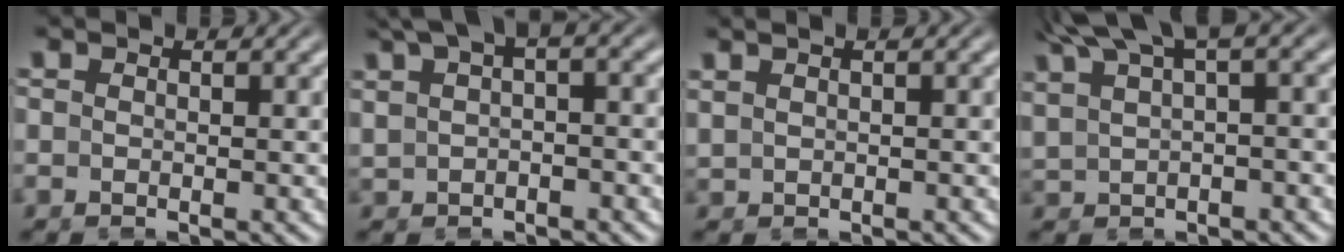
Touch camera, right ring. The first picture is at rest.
{"total": 3.9, "force": [2.1, 1.2, 3.1], "torque": [-0.047, 0.014, 0.036]}
{"total": 1.1, "force": [1.0, -0.2, 0.5], "torque": [-0.003, 0.012, 0.018]}
{"total": 4.6, "force": [2.9, 1.3, 3.2], "torque": [-0.046, 0.017, 0.051]}